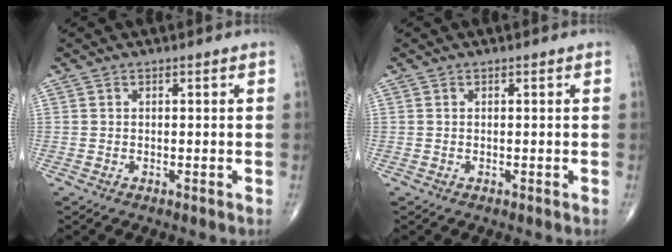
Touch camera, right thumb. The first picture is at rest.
{"total": 0.0}